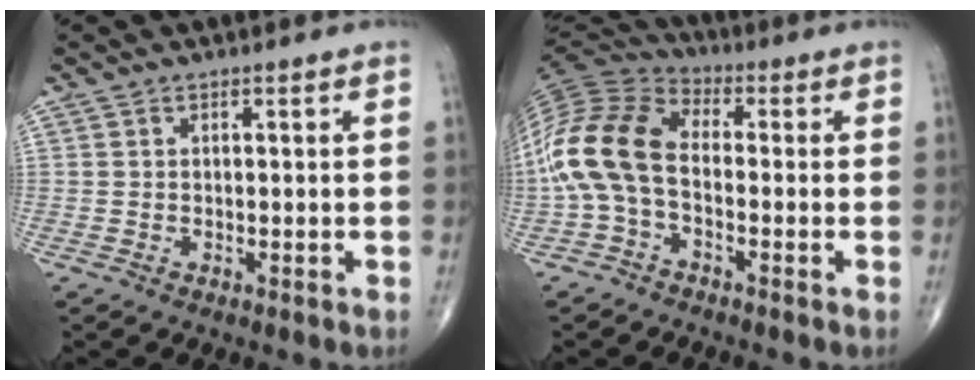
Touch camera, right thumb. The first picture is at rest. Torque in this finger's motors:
{"motor_torque": [-0.12, 0.82, 1.02, -0.56, 0.24]}